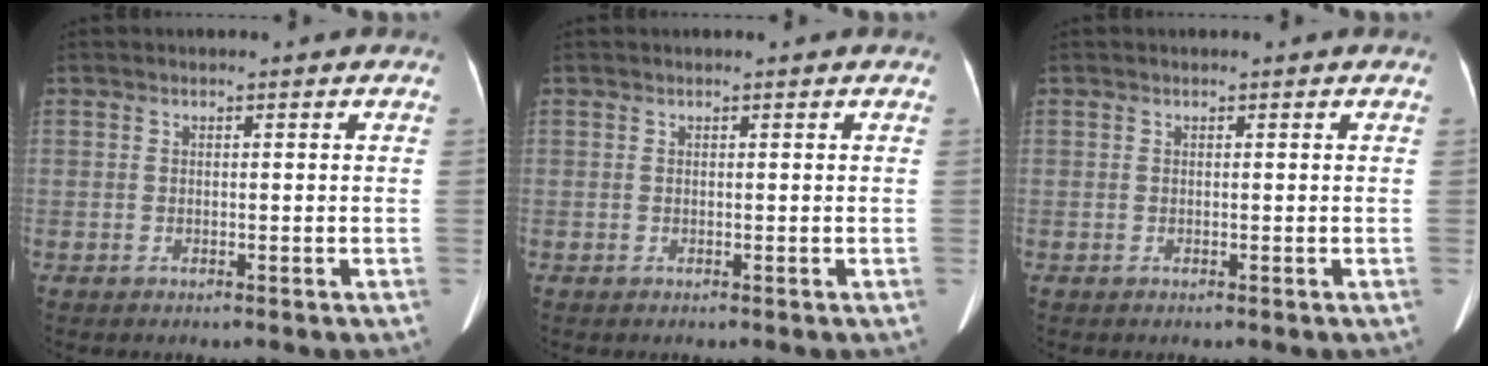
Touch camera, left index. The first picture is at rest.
{"total": 0.0}
{"total": 0.0}